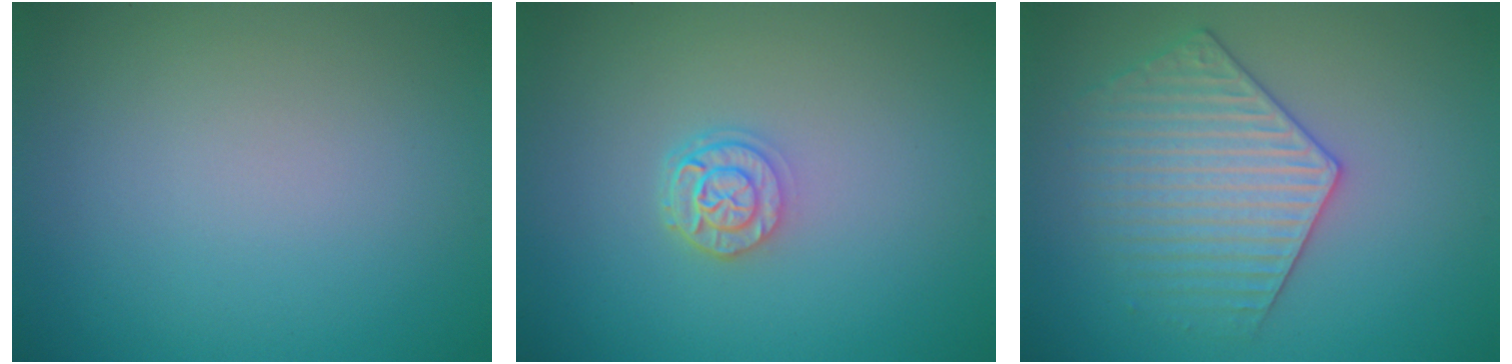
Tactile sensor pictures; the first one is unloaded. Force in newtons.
{"total": 2.4, "press": 1.9, "slide": 1.5}
{"total": 4.0, "press": 3.9, "slide": 0.6}